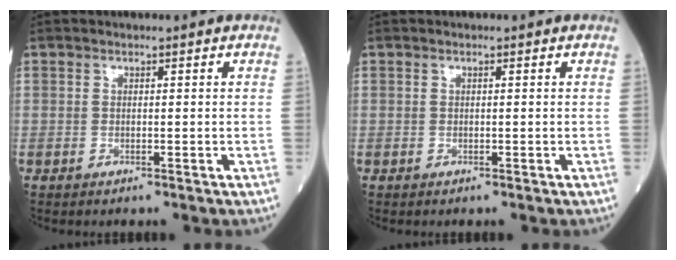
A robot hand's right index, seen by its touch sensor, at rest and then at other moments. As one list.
[{"total": 0.0}]